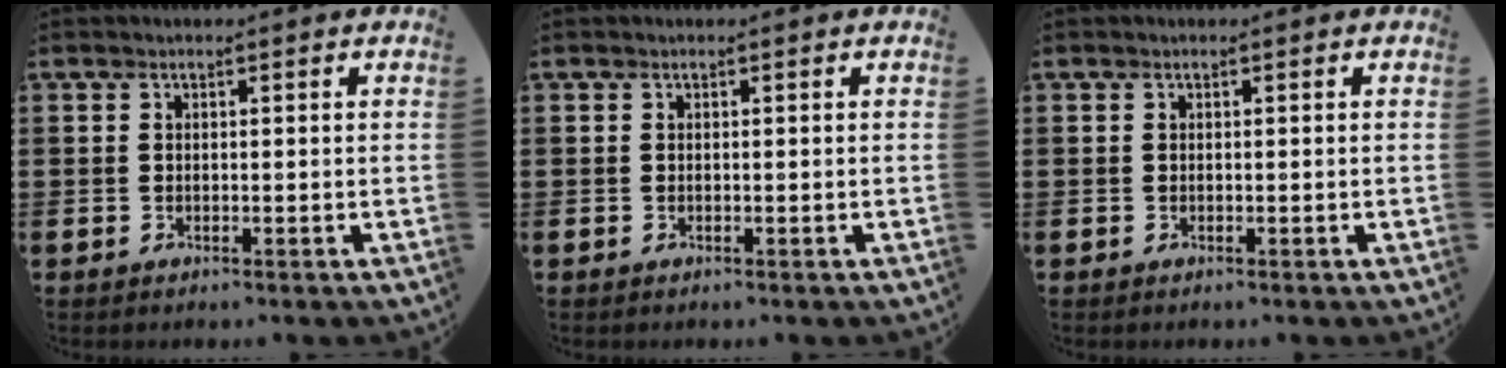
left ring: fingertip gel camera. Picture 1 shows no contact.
{"total": 0.0}
{"total": 0.0}